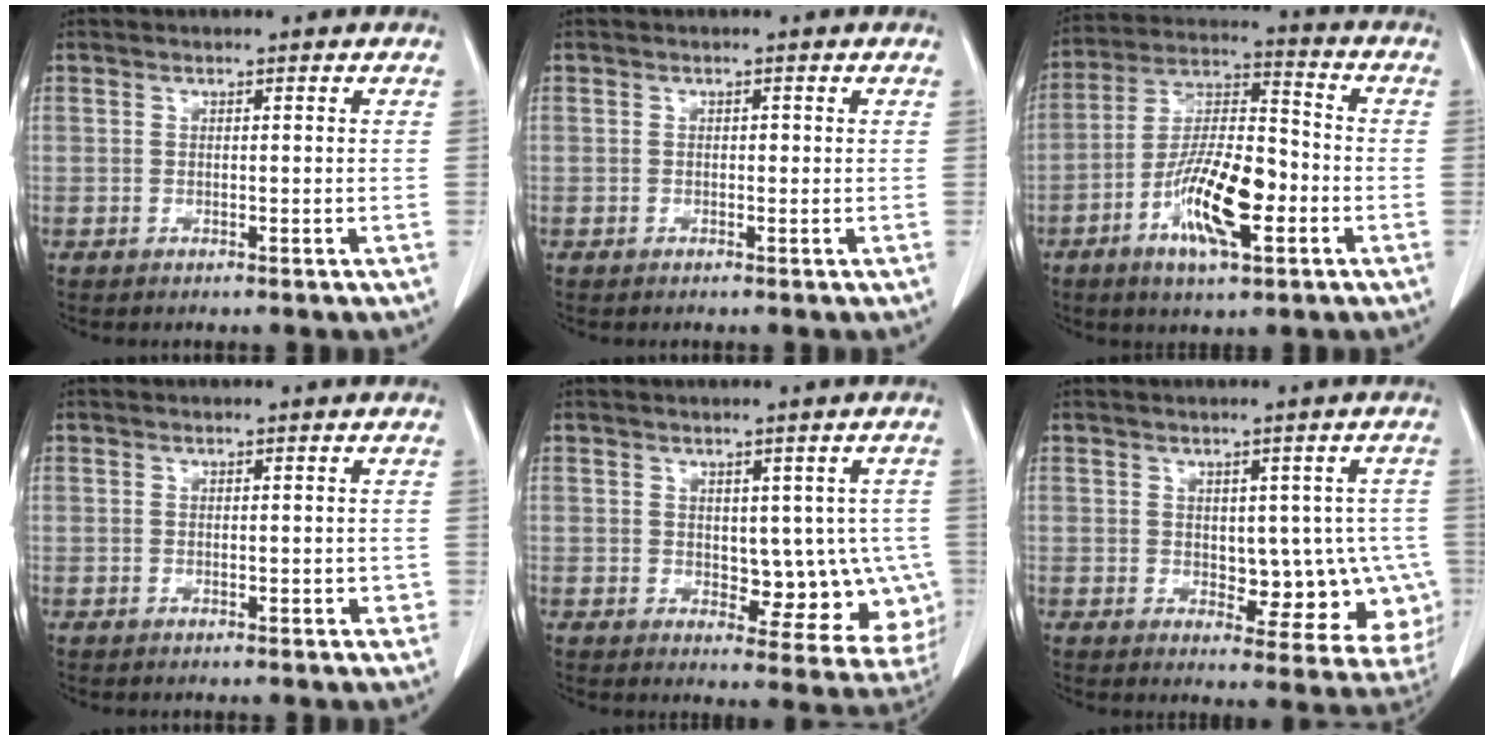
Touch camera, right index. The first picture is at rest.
{"total": 0.0}
{"total": 13.8, "force": [-5.0, 3.7, 12.3], "torque": [-0.237, 0.000, -0.091]}
{"total": 1.6, "force": [-0.2, 0.9, 1.3], "torque": [-0.014, 0.006, 0.001]}
{"total": 9.8, "force": [-0.5, 5.6, 8.1], "torque": [-0.072, 0.009, 0.010]}
{"total": 10.5, "force": [-1.1, 5.8, 8.7], "torque": [-0.079, 0.014, 0.002]}